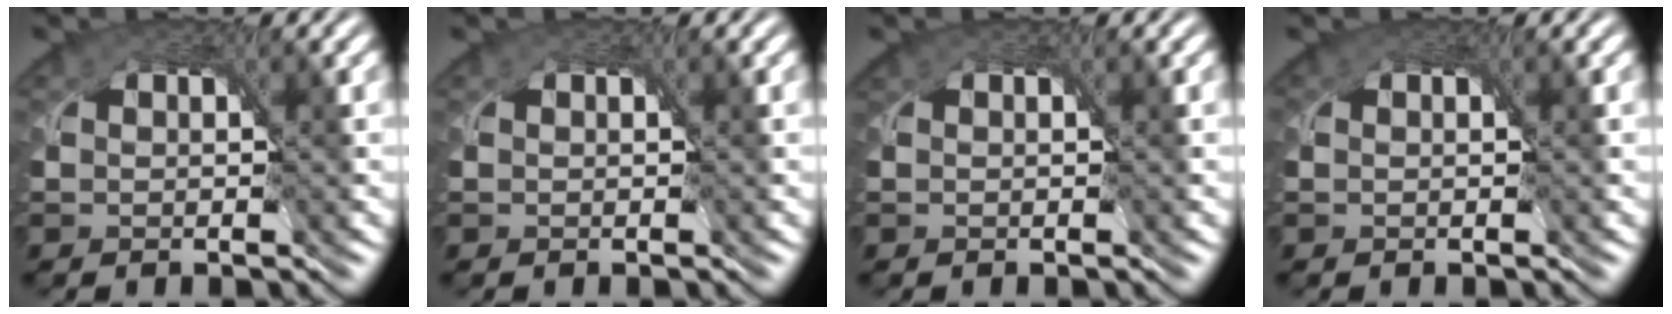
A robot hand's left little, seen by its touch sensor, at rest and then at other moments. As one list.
[{"total": 0.0}, {"total": 0.0}, {"total": 0.7, "force": [0.3, 0.4, 0.4], "torque": [-0.008, 0.001, 0.004]}]